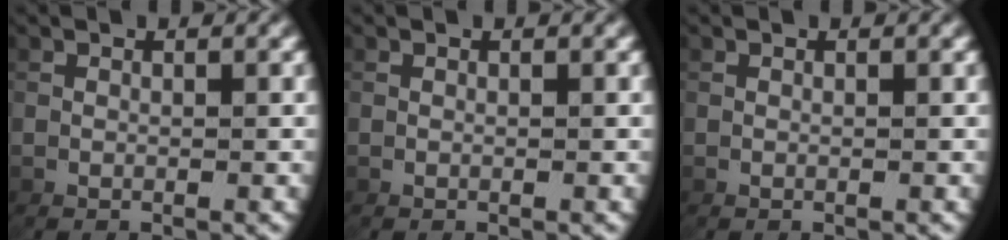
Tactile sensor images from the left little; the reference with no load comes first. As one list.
[{"total": 0.0}, {"total": 0.0}]